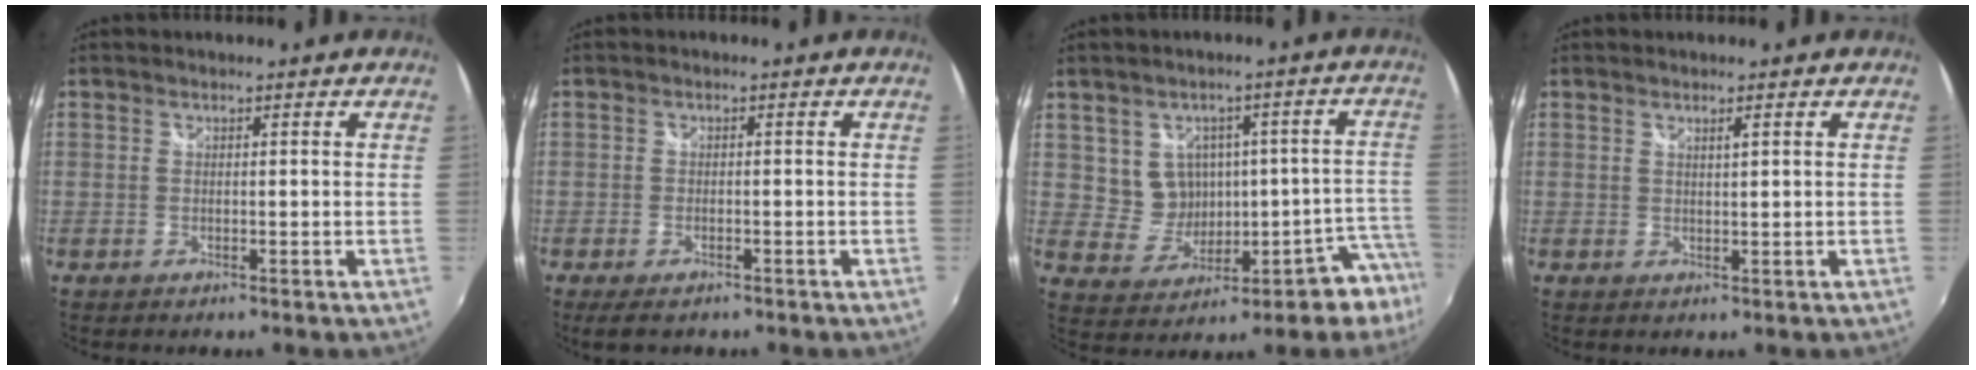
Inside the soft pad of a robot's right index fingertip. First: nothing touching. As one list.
[{"total": 4.3, "force": [-3.1, 1.8, 2.5], "torque": [-0.055, -0.016, -0.051]}, {"total": 10.0, "force": [-2.5, 8.3, 5.0], "torque": [-0.076, 0.024, -0.013]}, {"total": 1.1, "force": [0.7, -0.1, 0.8], "torque": [-0.011, 0.004, 0.016]}]